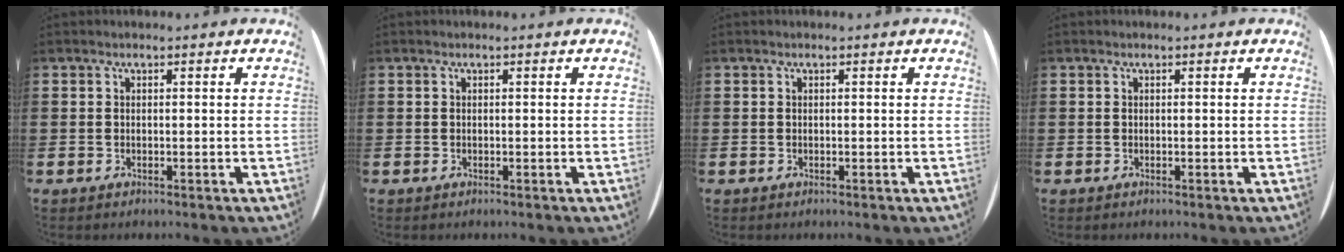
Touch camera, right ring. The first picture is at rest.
{"total": 0.0}
{"total": 0.0}
{"total": 0.0}